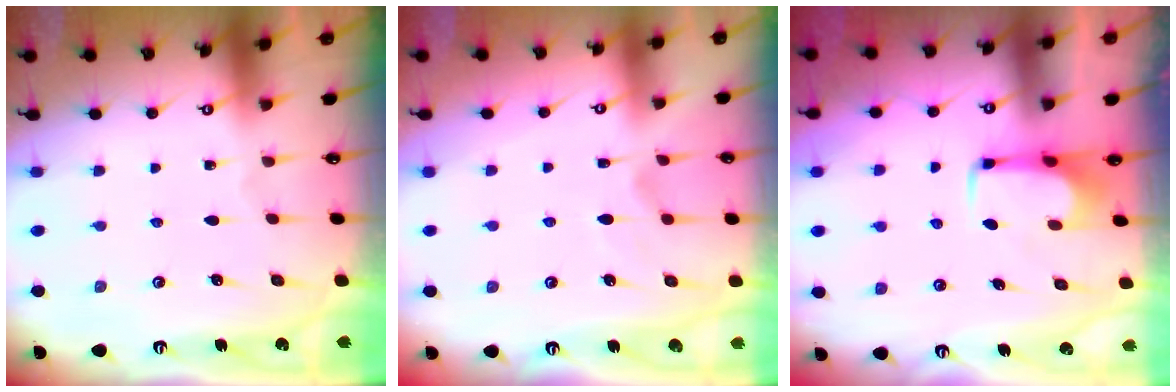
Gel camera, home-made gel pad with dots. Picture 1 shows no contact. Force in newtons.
{"total": 1.8, "press": 1.2, "slide": 1.3}
{"total": 1.7, "press": 1.7, "slide": 0.4}